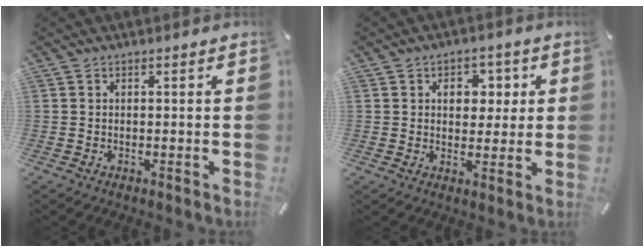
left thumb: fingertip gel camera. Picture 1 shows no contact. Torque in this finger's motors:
{"motor_torque": [0.93, 0.89, 0.46, -0.50, 0.20]}